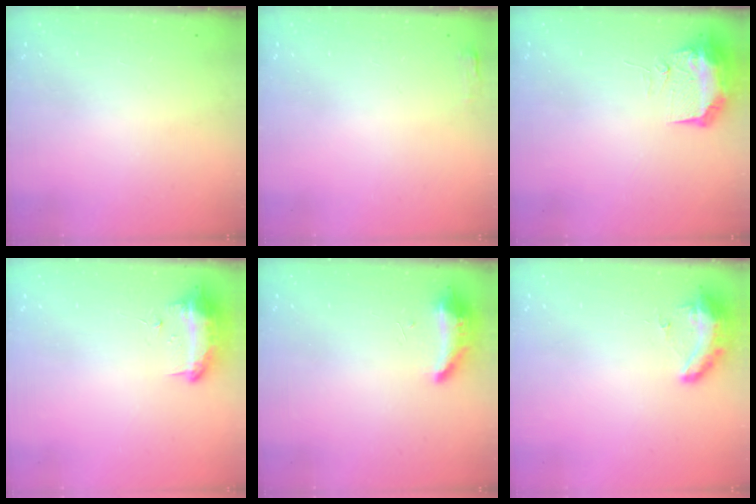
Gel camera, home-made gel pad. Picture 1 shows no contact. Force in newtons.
{"total": 2.7, "press": 2.6, "slide": 0.8}
{"total": 9.5, "press": 9.4, "slide": 1.4}
{"total": 10.7, "press": 10.6, "slide": 0.7}
{"total": 8.5, "press": 8.4, "slide": 1.6}
{"total": 9.1, "press": 8.9, "slide": 1.9}